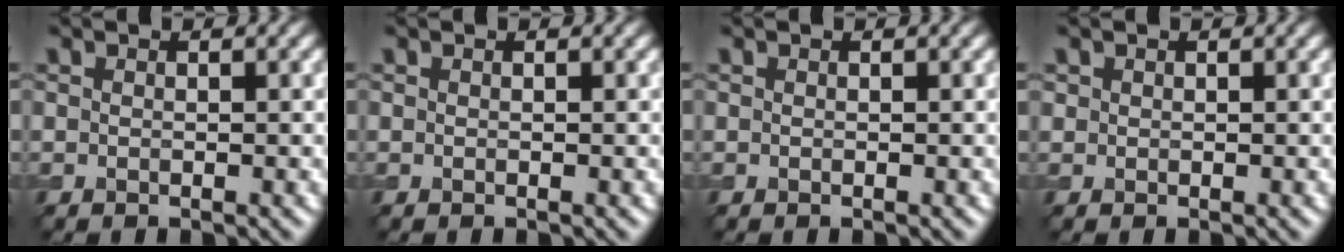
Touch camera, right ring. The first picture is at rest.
{"total": 0.0}
{"total": 0.0}
{"total": 0.5, "force": [0.2, 0.5, 0.0], "torque": [0.006, -0.002, 0.005]}